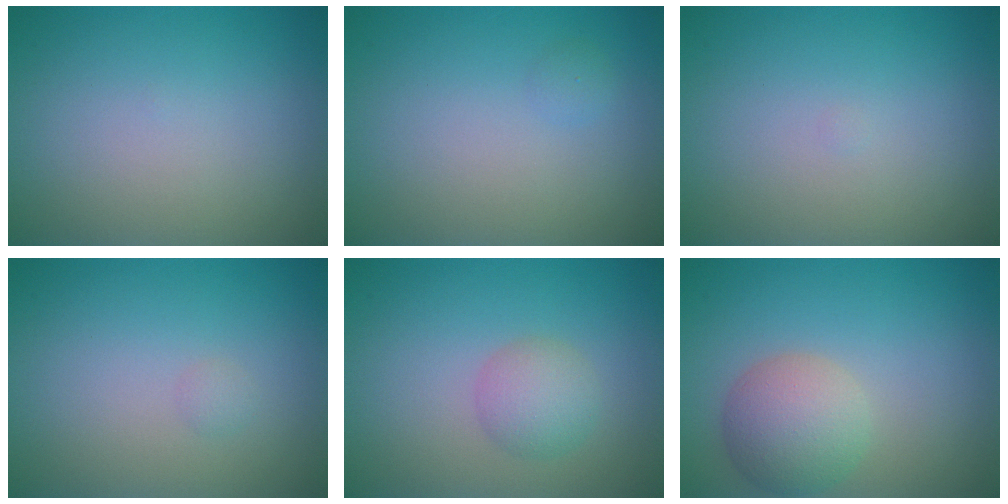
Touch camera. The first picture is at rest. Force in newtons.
{"total": 0.6, "press": 0.6, "slide": 0.0}
{"total": 0.0}
{"total": 0.5, "press": 0.5, "slide": 0.0}
{"total": 2.5, "press": 2.5, "slide": 0.1}
{"total": 4.4, "press": 4.4, "slide": 0.4}